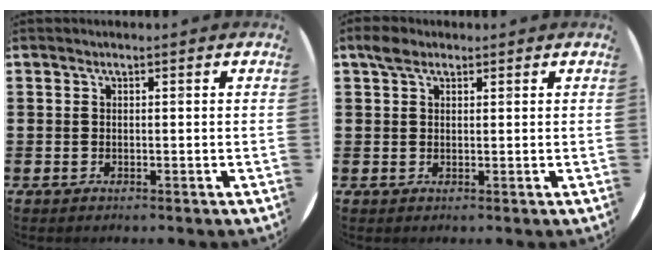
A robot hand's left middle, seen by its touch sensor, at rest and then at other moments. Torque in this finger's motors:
{"motor_torque": [0.75, -0.49, 0.00, 0.03]}